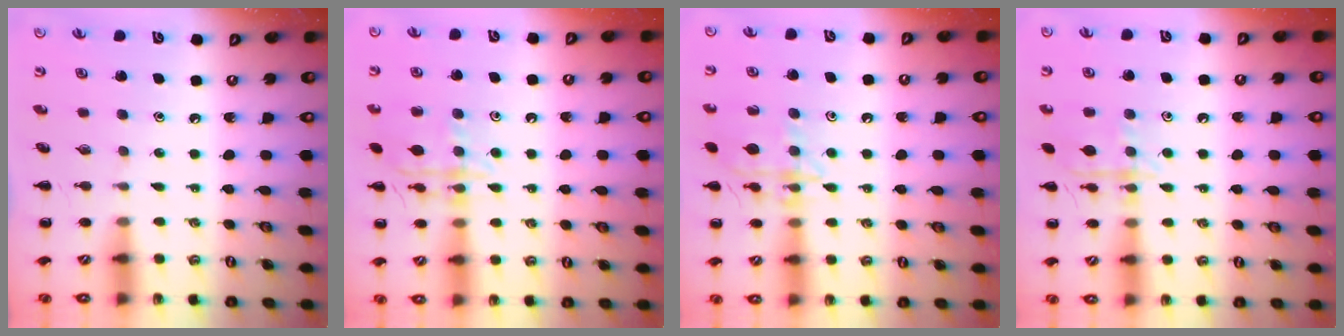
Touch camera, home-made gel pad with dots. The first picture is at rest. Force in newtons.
{"total": 13.5, "press": 13.5, "slide": 0.8}
{"total": 14.9, "press": 14.8, "slide": 1.5}
{"total": 12.1, "press": 12.0, "slide": 0.6}